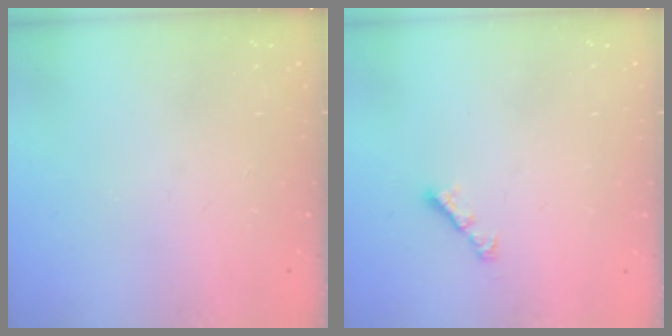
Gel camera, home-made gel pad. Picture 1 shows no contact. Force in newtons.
{"total": 2.8, "press": 2.8, "slide": 0.7}